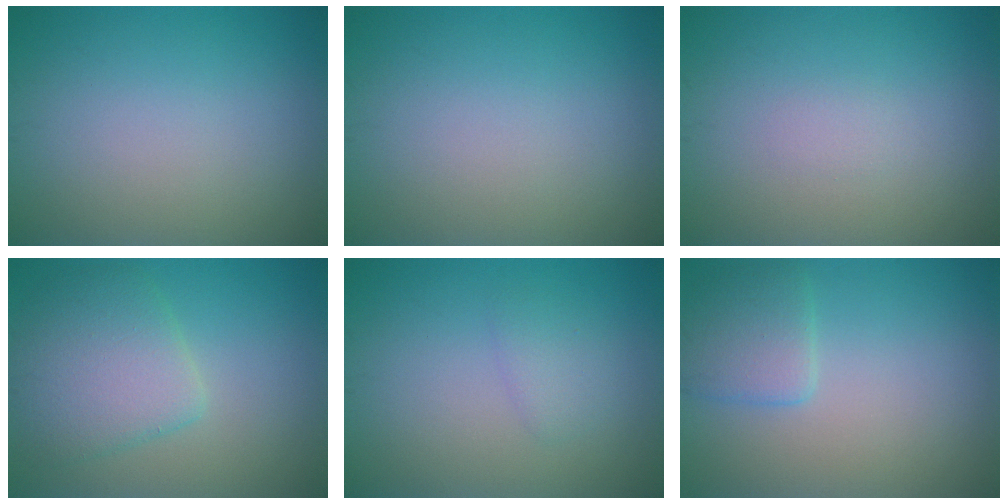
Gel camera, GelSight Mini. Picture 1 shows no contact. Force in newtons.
{"total": 0.0}
{"total": 0.6, "press": 0.6, "slide": 0.0}
{"total": 5.2, "press": 5.2, "slide": 0.2}
{"total": 1.3, "press": 1.3, "slide": 0.1}
{"total": 2.7, "press": 2.7, "slide": 0.2}